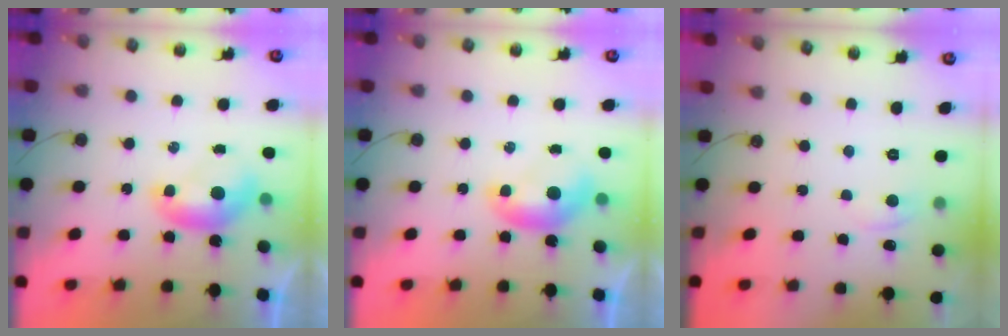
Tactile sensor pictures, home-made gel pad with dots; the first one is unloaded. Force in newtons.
{"total": 0.0}
{"total": 1.2, "press": 1.2, "slide": 0.3}